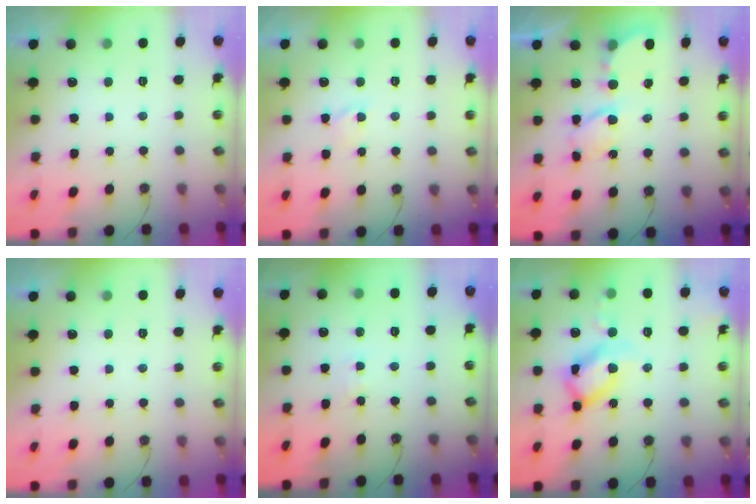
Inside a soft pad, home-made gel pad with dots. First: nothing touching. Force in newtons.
{"total": 1.4, "press": 1.4, "slide": 0.2}
{"total": 6.4, "press": 6.4, "slide": 0.3}
{"total": 0.0}
{"total": 2.8, "press": 2.7, "slide": 0.4}
{"total": 14.9, "press": 14.8, "slide": 1.3}